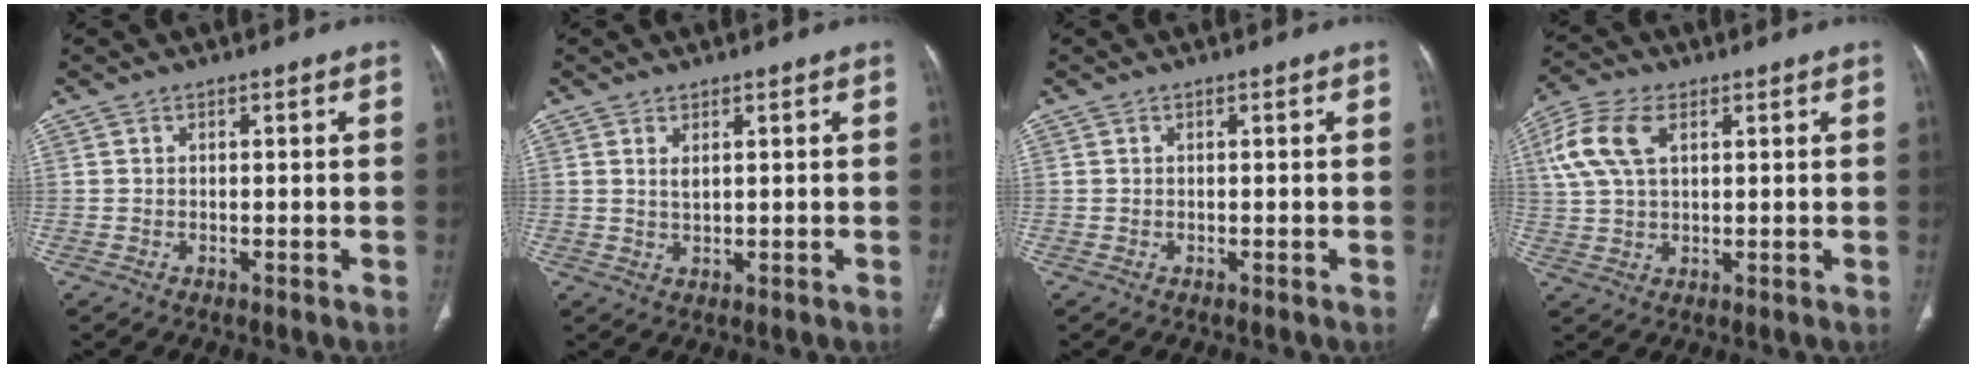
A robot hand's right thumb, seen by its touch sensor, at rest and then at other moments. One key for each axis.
{"total": 1.7, "fx": 0.8, "fy": 0.7, "fz": 1.4, "tx": -0.025, "ty": -0.007, "tz": 0.020}
{"total": 0.0}
{"total": 9.5, "fx": 3.4, "fy": 5.3, "fz": 7.1, "tx": -0.160, "ty": 0.011, "tz": 0.066}